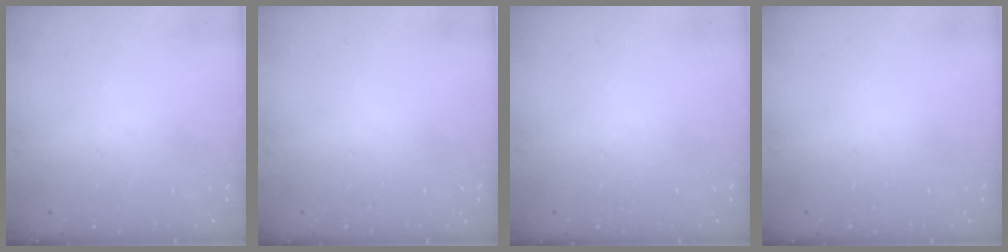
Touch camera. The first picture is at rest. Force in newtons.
{"total": 0.0}
{"total": 0.0}
{"total": 0.0}